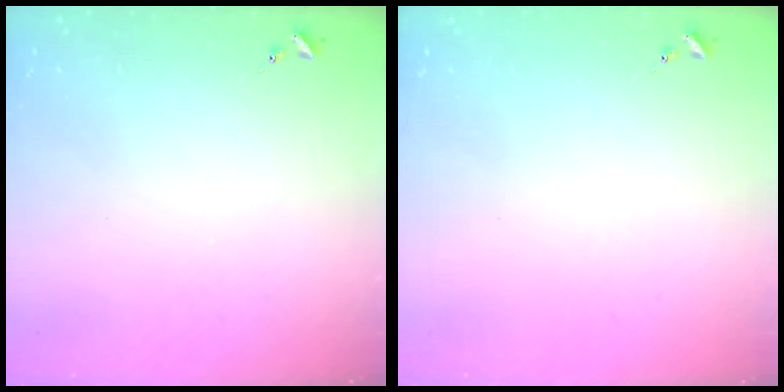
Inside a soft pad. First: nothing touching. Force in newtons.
{"total": 0.0}